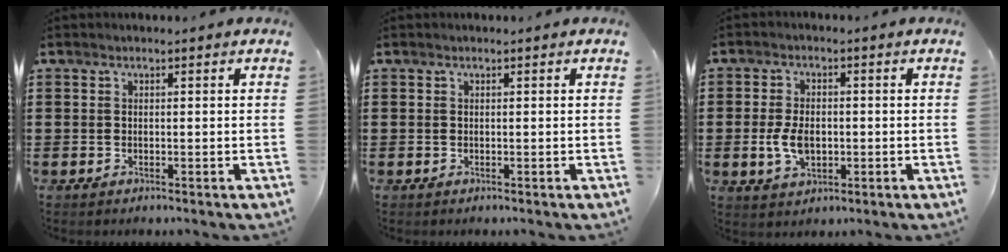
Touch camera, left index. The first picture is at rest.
{"total": 0.0}
{"total": 5.4, "force": [-0.8, 3.2, 4.3], "torque": [-0.091, -0.004, -0.020]}